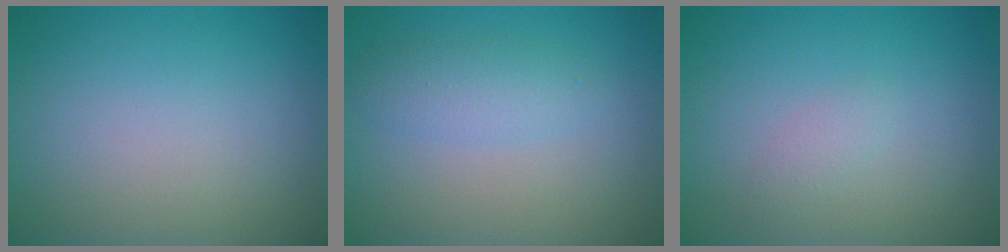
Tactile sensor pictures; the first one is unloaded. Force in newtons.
{"total": 2.3, "press": 2.3, "slide": 0.1}
{"total": 1.0, "press": 1.0, "slide": 0.1}